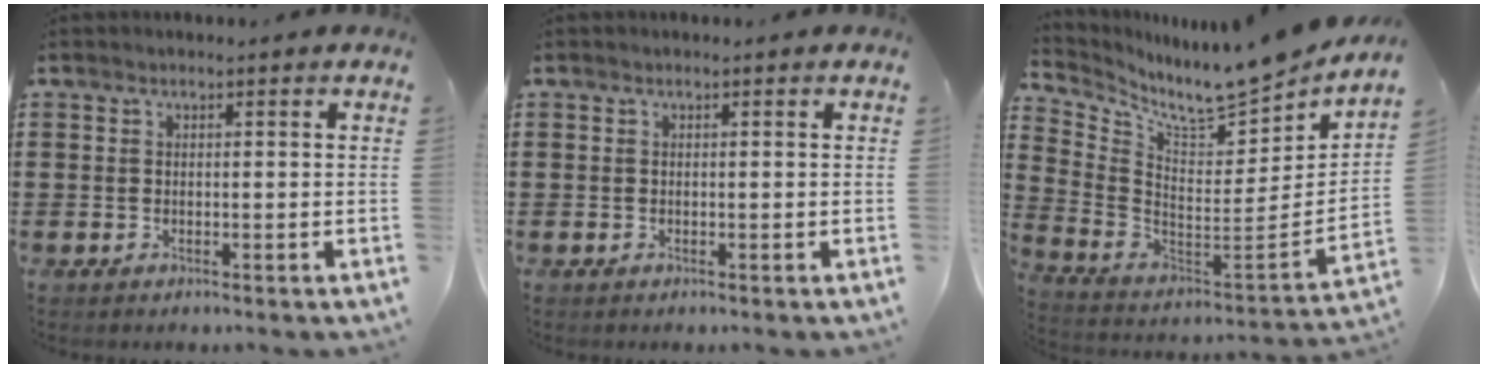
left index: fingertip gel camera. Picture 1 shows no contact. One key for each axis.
{"total": 0.0}
{"total": 8.3, "fx": 7.8, "fy": 0.0, "fz": 3.1, "tx": -0.073, "ty": -0.086, "tz": 0.124}